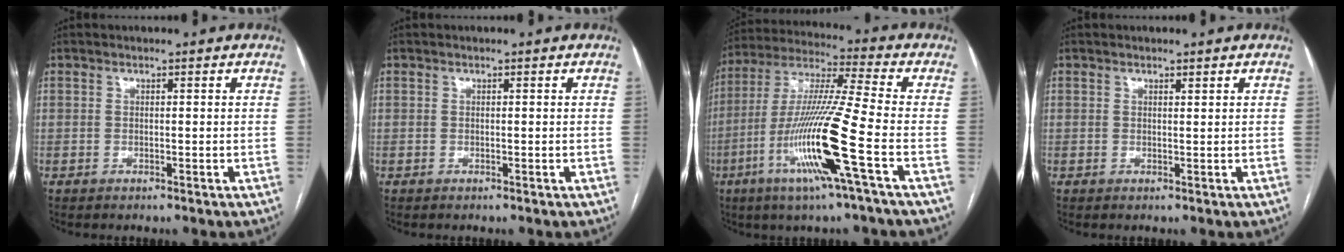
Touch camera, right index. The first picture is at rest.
{"total": 0.0}
{"total": 16.6, "force": [-5.8, -1.3, 15.5], "torque": [-0.313, -0.018, -0.116]}
{"total": 0.5, "force": [0.5, 0.1, 0.2], "torque": [-0.009, -0.003, 0.009]}